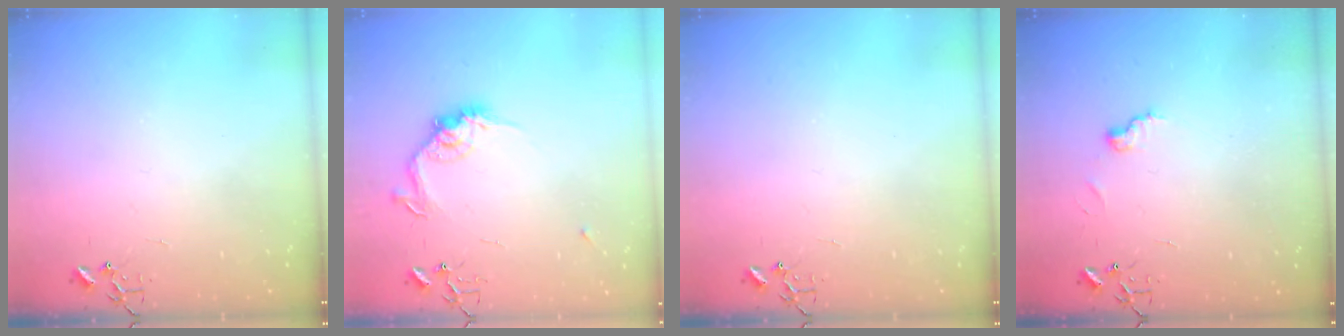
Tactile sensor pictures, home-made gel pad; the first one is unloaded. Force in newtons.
{"total": 10.9, "press": 10.9, "slide": 0.5}
{"total": 0.0}
{"total": 7.4, "press": 7.4, "slide": 0.4}